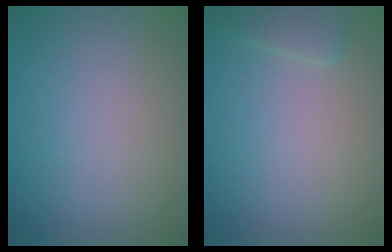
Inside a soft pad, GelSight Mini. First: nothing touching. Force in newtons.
{"total": 1.6, "press": 1.6, "slide": 0.2}